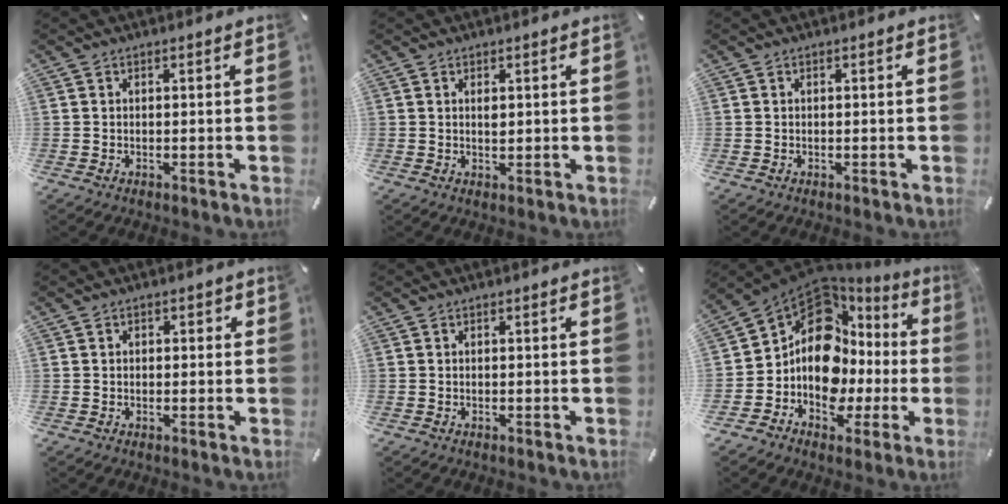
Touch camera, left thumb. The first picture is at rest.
{"total": 1.2, "force": [0.4, 0.7, 1.0], "torque": [-0.022, 0.001, 0.006]}
{"total": 0.0}
{"total": 1.3, "force": [-0.1, 1.2, 0.7], "torque": [-0.014, 0.007, -0.005]}
{"total": 0.0}
{"total": 14.2, "force": [1.5, 12.0, 7.6], "torque": [-0.135, -0.048, 0.031]}